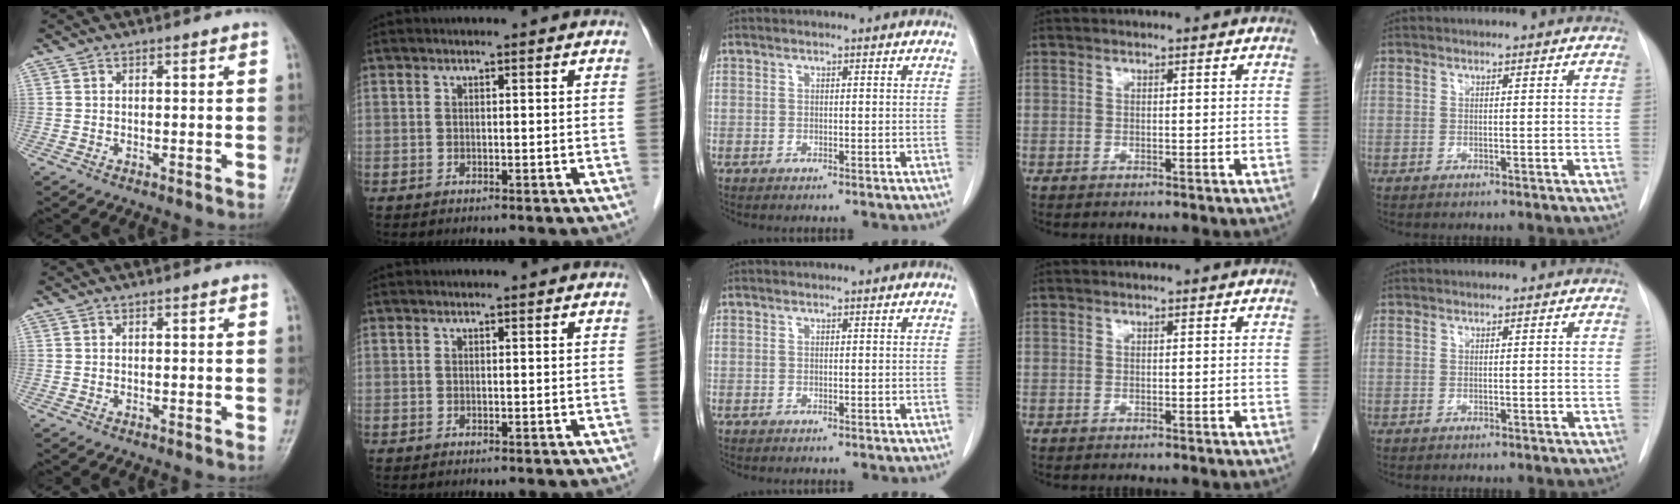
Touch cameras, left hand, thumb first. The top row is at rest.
{}